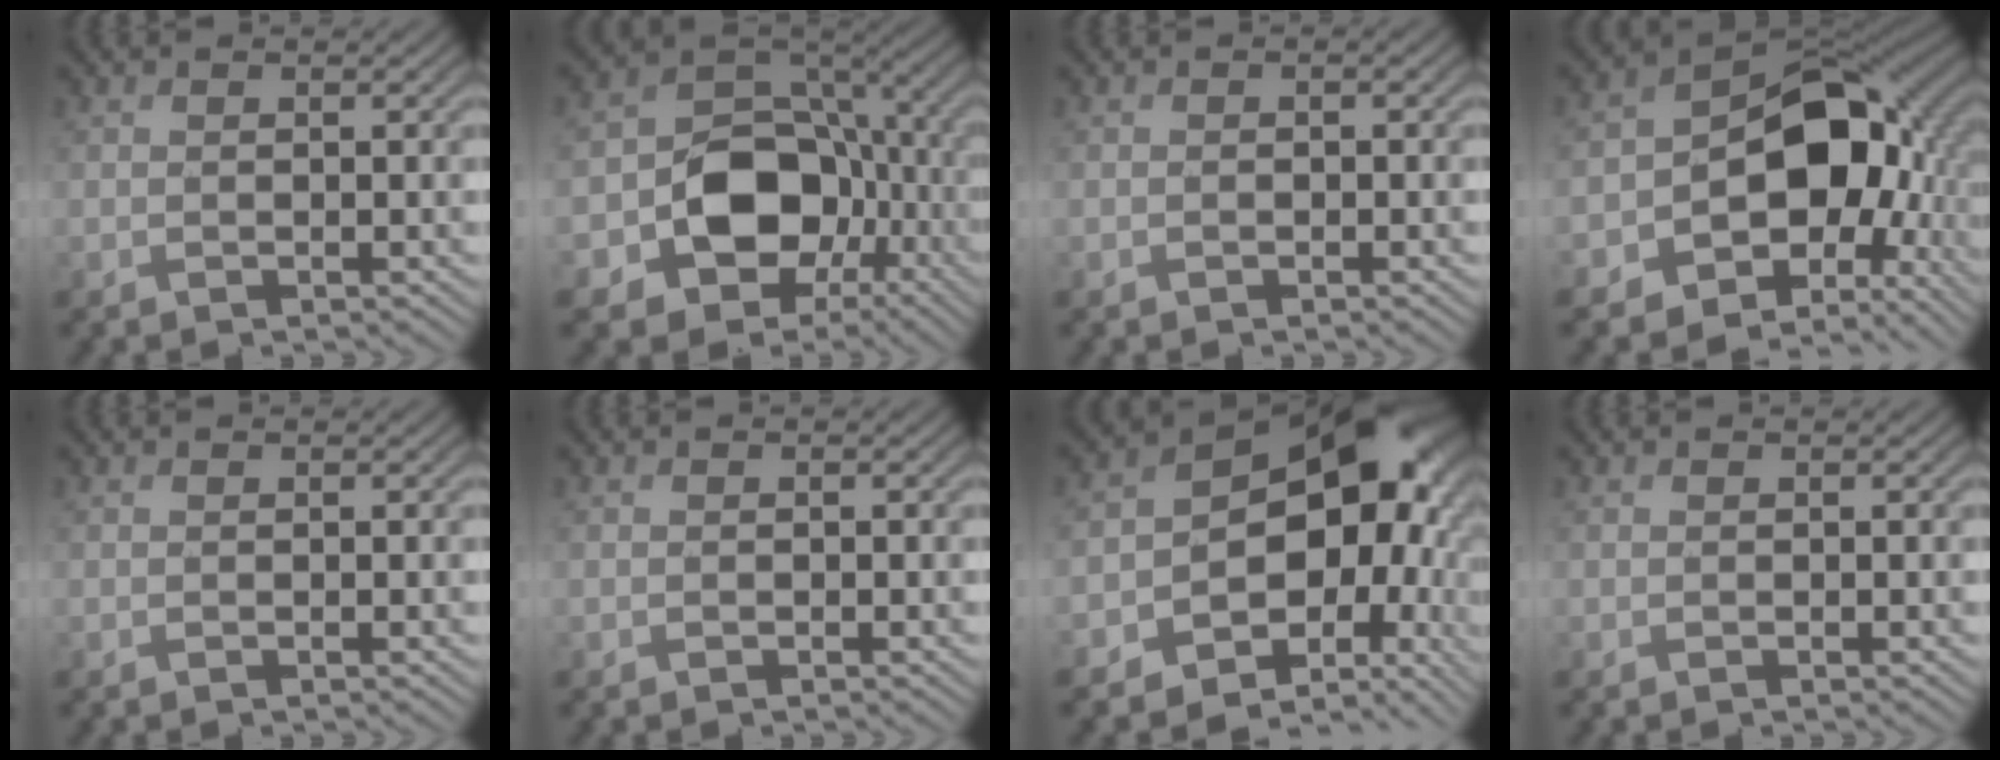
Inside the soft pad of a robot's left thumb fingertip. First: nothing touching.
{"total": 12.8, "force": [-3.5, 9.9, 7.2], "torque": [-0.141, -0.021, -0.072]}
{"total": 0.5, "force": [-0.3, 0.4, 0.3], "torque": [-0.002, -0.001, -0.005]}
{"total": 15.5, "force": [-2.3, 10.9, 10.7], "torque": [-0.162, -0.029, -0.033]}
{"total": 0.0}
{"total": 0.0}
{"total": 17.3, "force": [-1.5, 11.9, 12.4], "torque": [-0.166, -0.049, 0.010]}
{"total": 0.0}